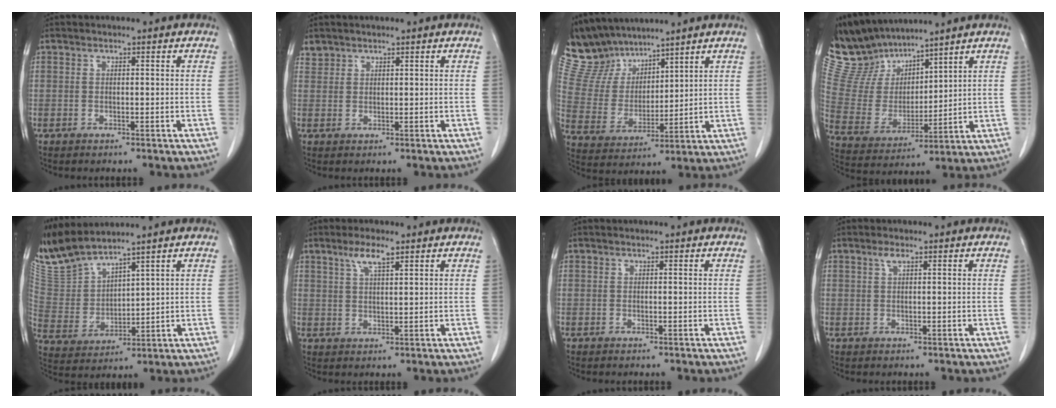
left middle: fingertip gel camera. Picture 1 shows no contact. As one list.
[{"total": 1.5, "force": [1.3, 0.7, -0.2], "torque": [0.008, 0.006, 0.025]}, {"total": 10.6, "force": [9.9, 3.6, 1.7], "torque": [-0.056, 0.017, 0.210]}, {"total": 12.4, "force": [11.7, 3.5, 2.4], "torque": [-0.074, 0.010, 0.249]}, {"total": 8.9, "force": [8.6, 0.0, 2.4], "torque": [-0.075, 0.004, 0.195]}, {"total": 3.7, "force": [2.4, 0.5, 2.8], "torque": [-0.058, 0.003, 0.048]}, {"total": 0.0}, {"total": 1.2, "force": [0.7, 0.2, 0.9], "torque": [-0.020, 0.005, 0.013]}]